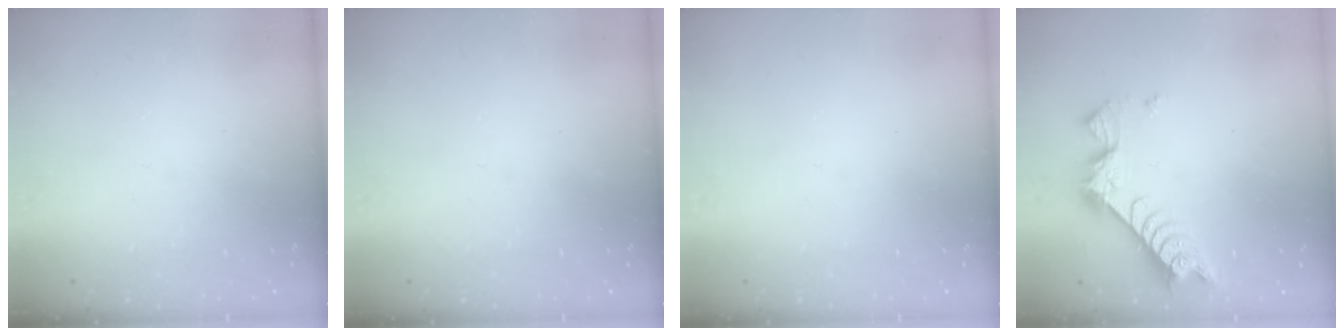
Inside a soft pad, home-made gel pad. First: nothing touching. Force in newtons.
{"total": 0.0}
{"total": 0.0}
{"total": 7.6, "press": 7.5, "slide": 0.7}